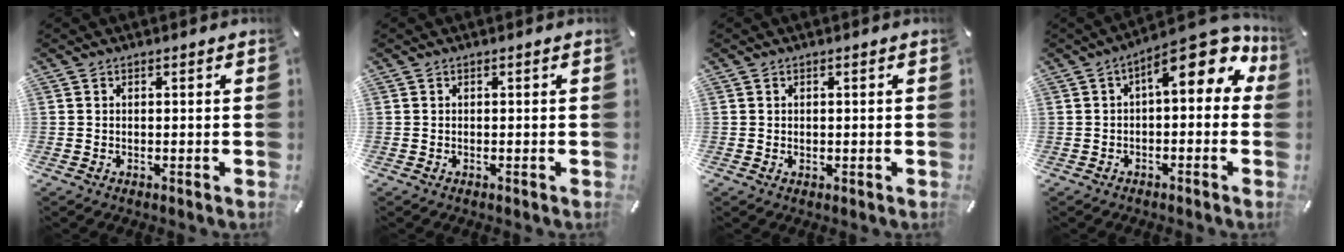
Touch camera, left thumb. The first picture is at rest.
{"total": 0.0}
{"total": 0.6, "force": [0.2, 0.5, 0.1], "torque": [0.006, -0.001, 0.001]}
{"total": 12.7, "force": [5.1, 5.5, 10.3], "torque": [-0.145, -0.037, 0.083]}